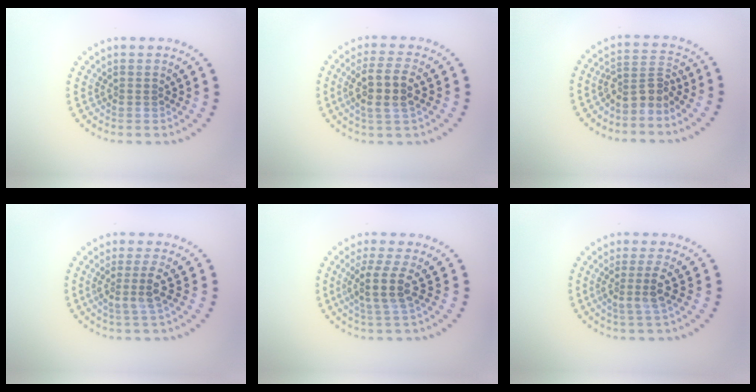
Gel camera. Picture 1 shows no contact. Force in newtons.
{"total": 3.8, "press": 3.5, "slide": 1.5}
{"total": 2.8, "press": 2.0, "slide": 1.9}
{"total": 2.4, "press": 1.9, "slide": 1.6}
{"total": 3.2, "press": 2.5, "slide": 2.0}
{"total": 2.4, "press": 1.9, "slide": 1.6}